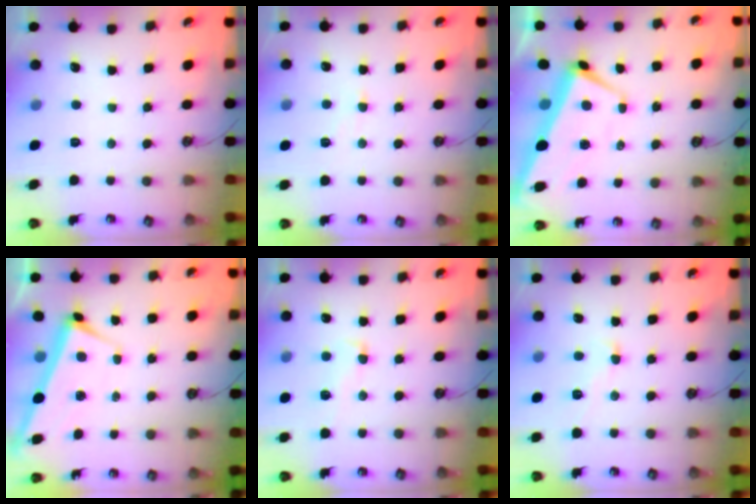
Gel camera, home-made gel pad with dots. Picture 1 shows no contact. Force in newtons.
{"total": 2.0, "press": 2.0, "slide": 0.2}
{"total": 1.0, "press": 0.3, "slide": 1.0}
{"total": 2.7, "press": 2.7, "slide": 0.4}
{"total": 1.5, "press": 0.6, "slide": 1.4}
{"total": 1.0, "press": 0.7, "slide": 0.8}